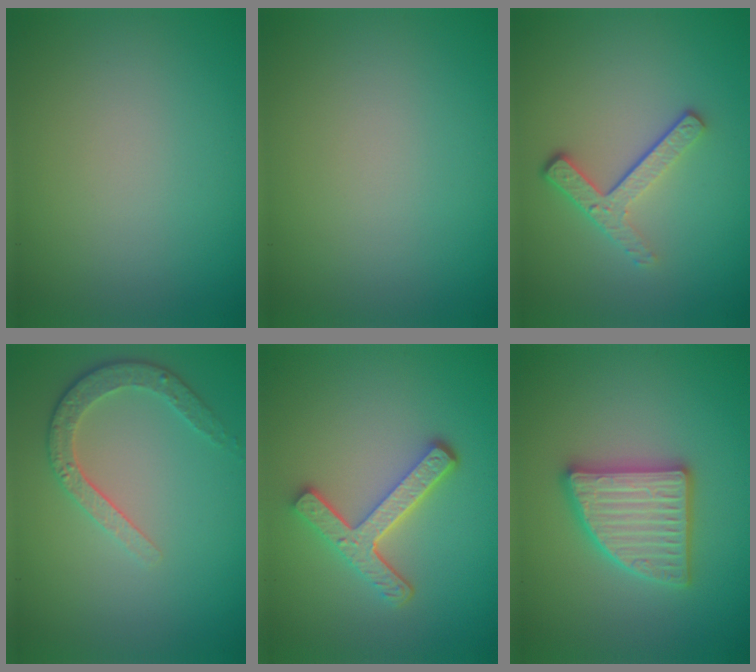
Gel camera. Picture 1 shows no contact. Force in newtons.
{"total": 0.0}
{"total": 3.5, "press": 2.5, "slide": 2.4}
{"total": 2.9, "press": 2.5, "slide": 1.6}
{"total": 4.7, "press": 3.4, "slide": 3.2}
{"total": 4.8, "press": 4.7, "slide": 0.8}